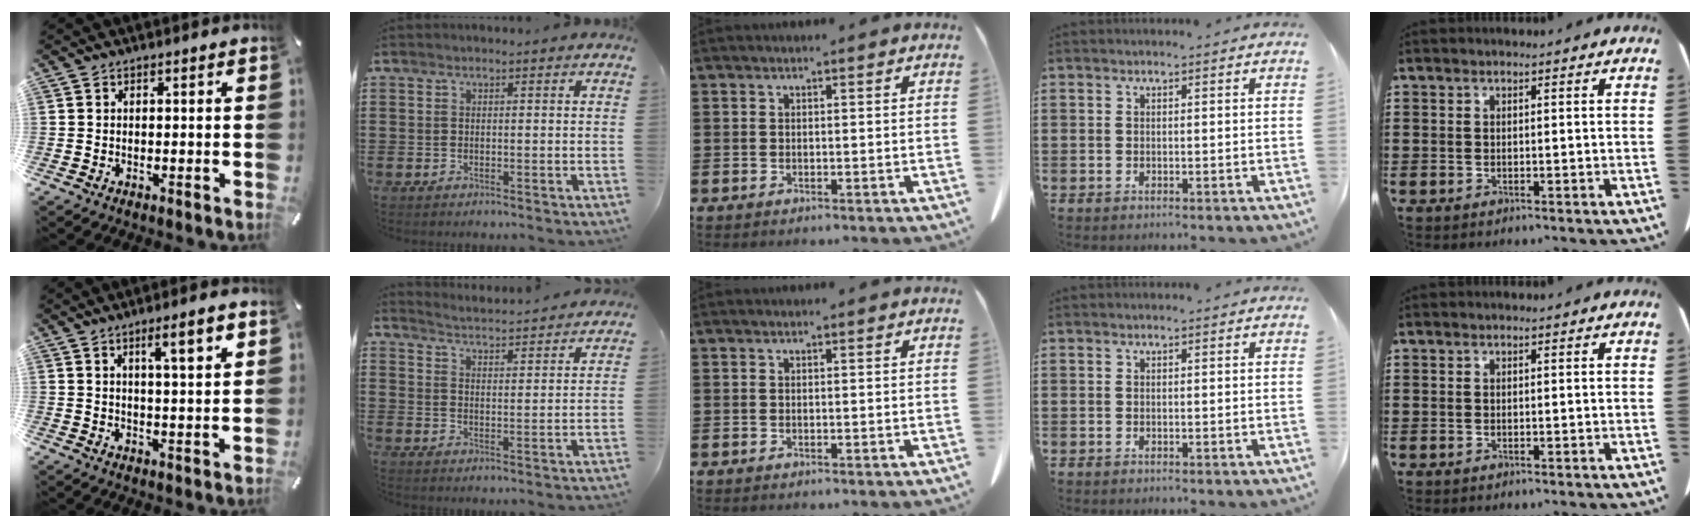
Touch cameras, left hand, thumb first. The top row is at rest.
{"thumb": {"total": 7.3, "force": [3.6, 0.9, 6.3], "torque": [-0.096, -0.013, 0.053]}, "index": {"total": 3.6, "force": [3.5, -0.7, 0.0], "torque": [-0.020, -0.033, 0.055]}}